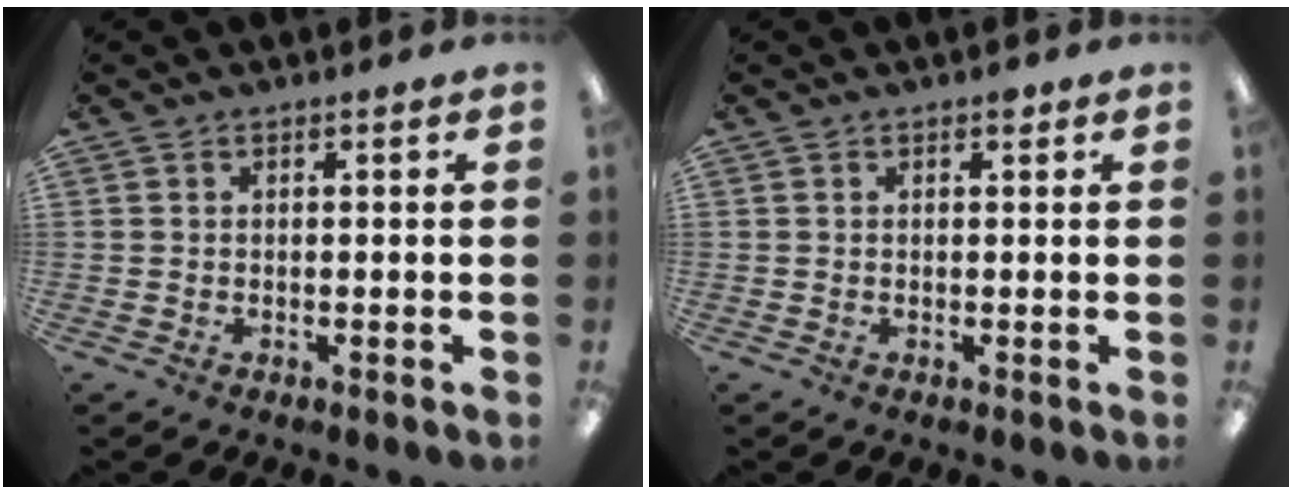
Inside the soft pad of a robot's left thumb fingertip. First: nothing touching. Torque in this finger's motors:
{"motor_torque": [0.42, 0.15, -0.02, 0.02, 0.11]}